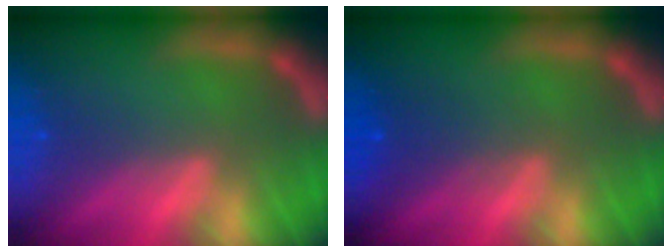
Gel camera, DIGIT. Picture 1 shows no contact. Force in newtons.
{"total": 2.5}